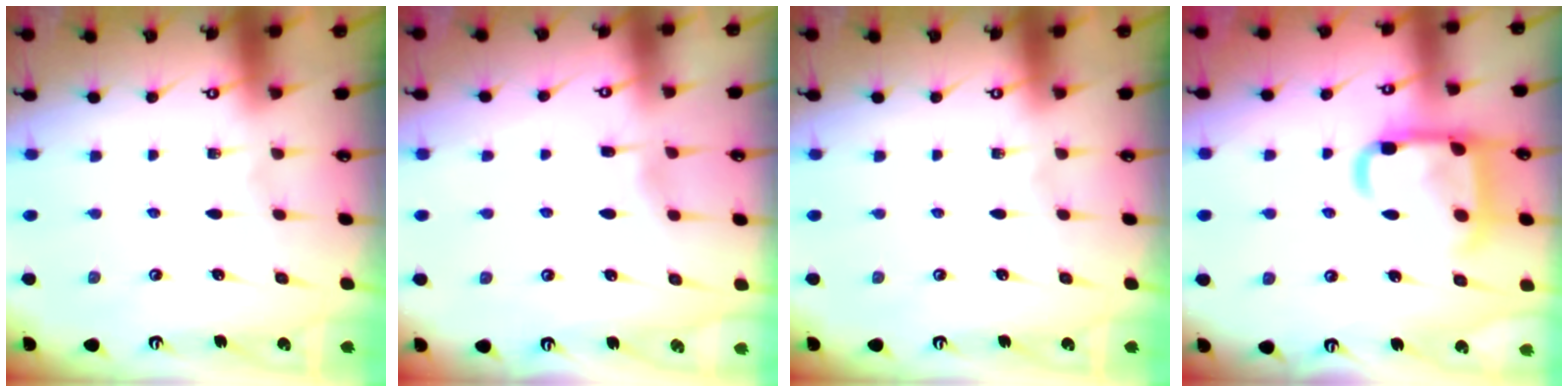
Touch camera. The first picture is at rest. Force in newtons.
{"total": 2.2, "press": 2.2, "slide": 0.3}
{"total": 0.0}
{"total": 15.7, "press": 15.6, "slide": 1.6}